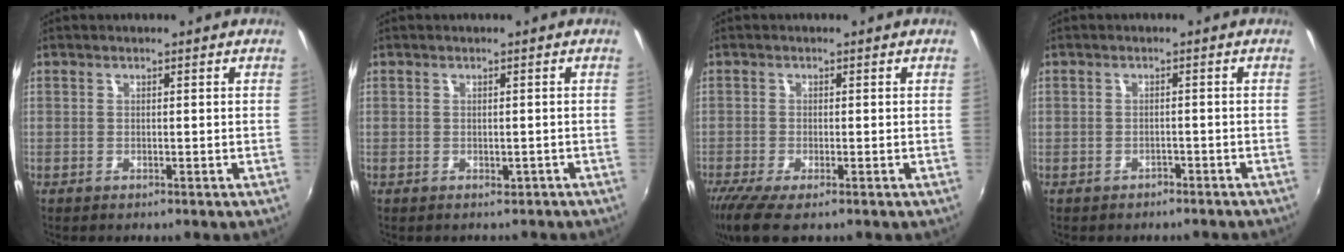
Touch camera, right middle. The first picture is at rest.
{"total": 1.2, "force": [-0.6, 1.0, 0.0], "torque": [0.002, 0.000, -0.002]}
{"total": 5.9, "force": [-3.9, 1.1, 4.2], "torque": [-0.098, -0.025, -0.072]}
{"total": 2.8, "force": [-1.7, 2.2, 0.0], "torque": [0.002, 0.020, -0.014]}